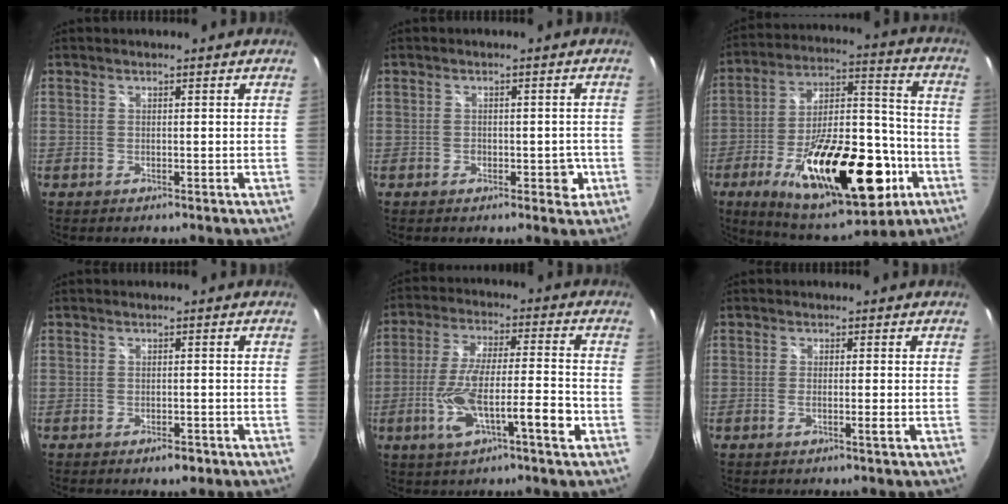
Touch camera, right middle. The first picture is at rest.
{"total": 2.9, "force": [-1.1, 2.1, 1.7], "torque": [-0.019, 0.001, -0.012]}
{"total": 28.4, "force": [-11.8, 11.9, 23.0], "torque": [-0.384, -0.002, -0.169]}
{"total": 2.3, "force": [-1.4, 1.1, 1.4], "torque": [-0.024, -0.002, -0.019]}
{"total": 12.8, "force": [-4.7, 1.9, 11.7], "torque": [-0.225, -0.012, -0.077]}
{"total": 1.6, "force": [-0.7, -0.4, 1.4], "torque": [-0.024, -0.003, -0.013]}